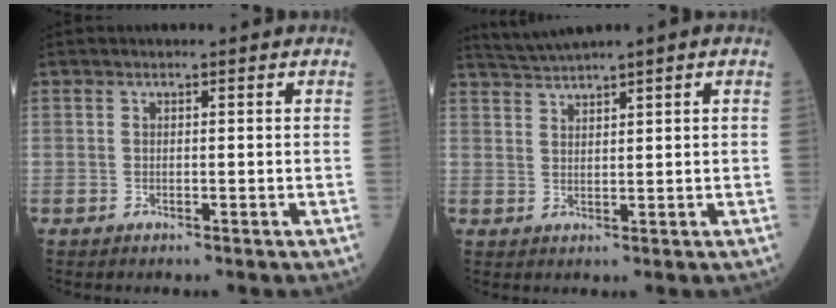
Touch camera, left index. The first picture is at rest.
{"total": 3.3, "force": [2.8, -0.7, 1.6], "torque": [-0.042, 0.016, 0.063]}